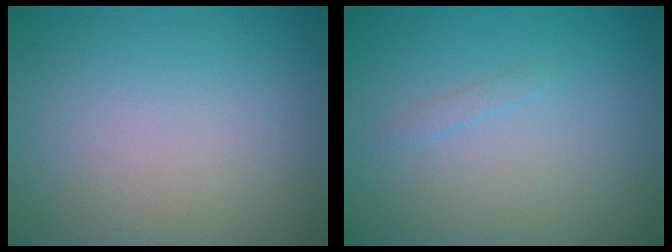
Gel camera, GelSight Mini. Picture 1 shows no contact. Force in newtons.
{"total": 0.5, "press": 0.5, "slide": 0.1}